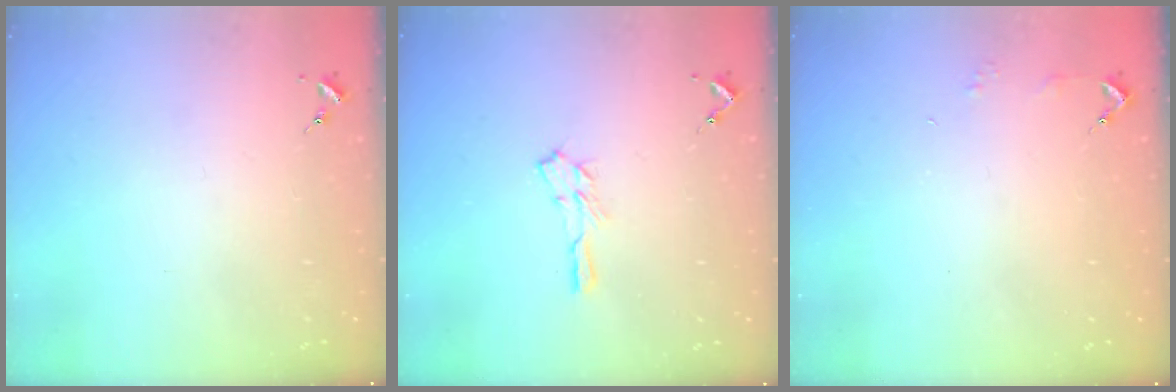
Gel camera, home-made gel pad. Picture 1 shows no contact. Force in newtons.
{"total": 5.1, "press": 5.1, "slide": 0.6}
{"total": 2.9, "press": 2.8, "slide": 0.3}